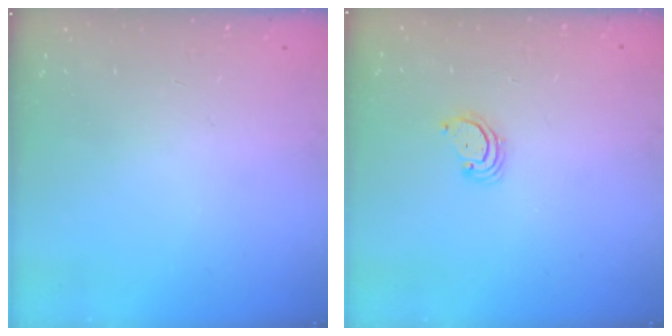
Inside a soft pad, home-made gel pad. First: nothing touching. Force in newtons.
{"total": 2.3, "press": 2.3, "slide": 0.2}